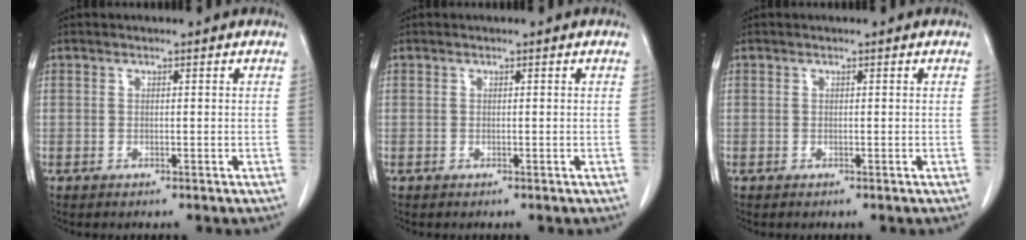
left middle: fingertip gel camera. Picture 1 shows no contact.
{"total": 0.0}
{"total": 0.0}